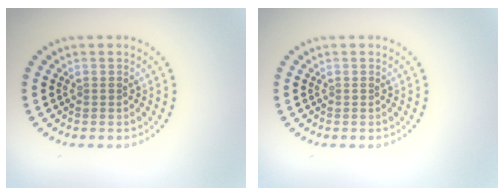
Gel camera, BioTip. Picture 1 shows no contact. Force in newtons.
{"total": 0.0}